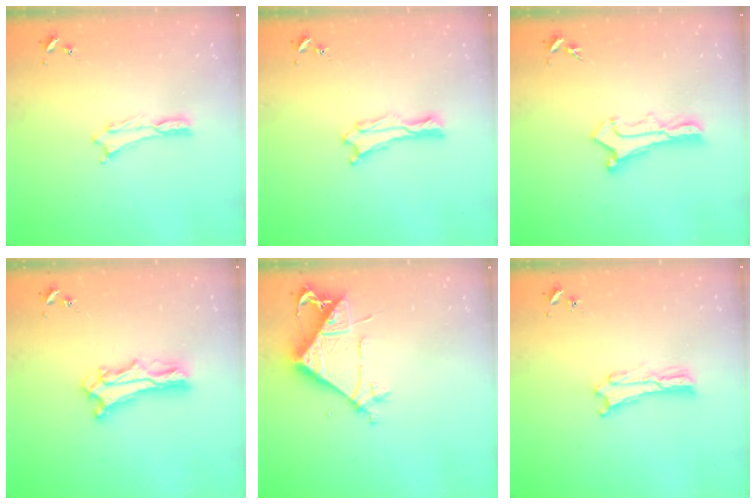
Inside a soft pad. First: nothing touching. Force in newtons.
{"total": 0.8, "press": 0.7, "slide": 0.2}
{"total": 1.1, "press": 1.1, "slide": 0.1}
{"total": 6.8, "press": 6.8, "slide": 0.6}
{"total": 7.6, "press": 7.5, "slide": 1.2}
{"total": 0.9, "press": 0.9, "slide": 0.2}